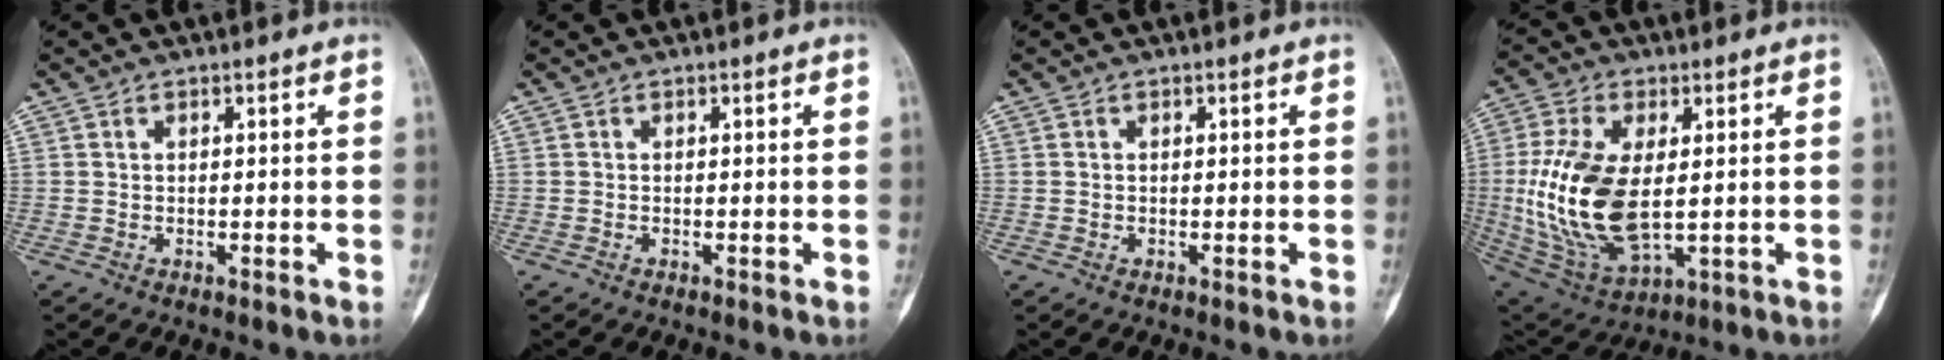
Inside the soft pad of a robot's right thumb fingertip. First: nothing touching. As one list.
[{"total": 0.0}, {"total": 0.0}, {"total": 18.4, "force": [0.5, 9.7, 15.6], "torque": [-0.326, -0.013, 0.025]}]